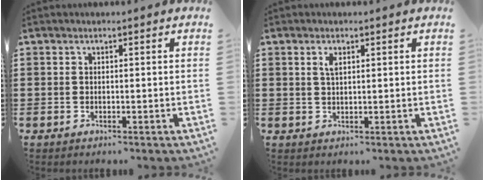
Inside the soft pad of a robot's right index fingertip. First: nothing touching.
{"total": 1.9, "force": [0.8, 0.6, 1.6], "torque": [-0.036, 0.001, 0.014]}